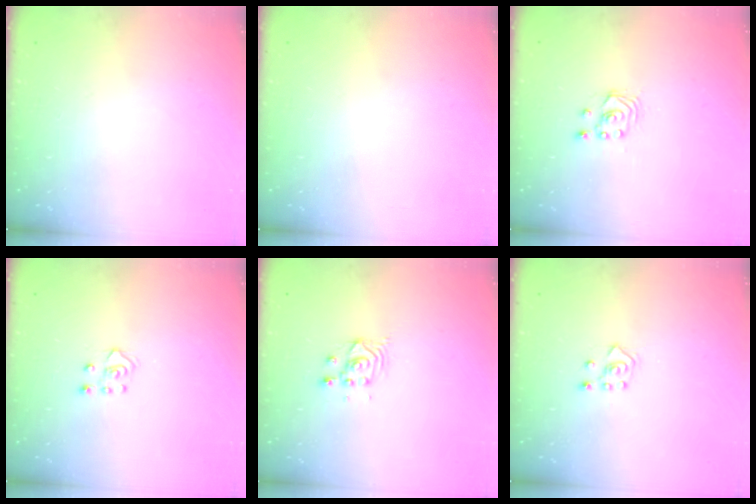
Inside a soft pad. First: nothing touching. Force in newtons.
{"total": 0.0}
{"total": 2.1, "press": 2.1, "slide": 0.3}
{"total": 4.3, "press": 4.2, "slide": 0.5}
{"total": 2.9, "press": 2.9, "slide": 0.1}
{"total": 4.6, "press": 4.5, "slide": 0.8}